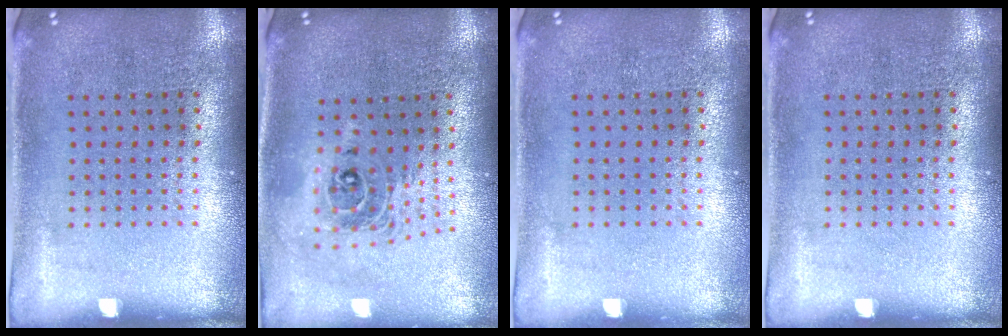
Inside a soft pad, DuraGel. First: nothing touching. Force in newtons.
{"total": 2.0, "press": 1.6, "slide": 1.3}
{"total": 0.0}
{"total": 0.0}